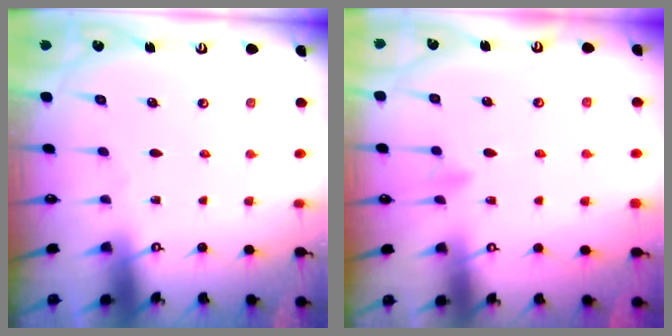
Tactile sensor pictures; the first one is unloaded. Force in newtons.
{"total": 5.3, "press": 5.1, "slide": 1.3}